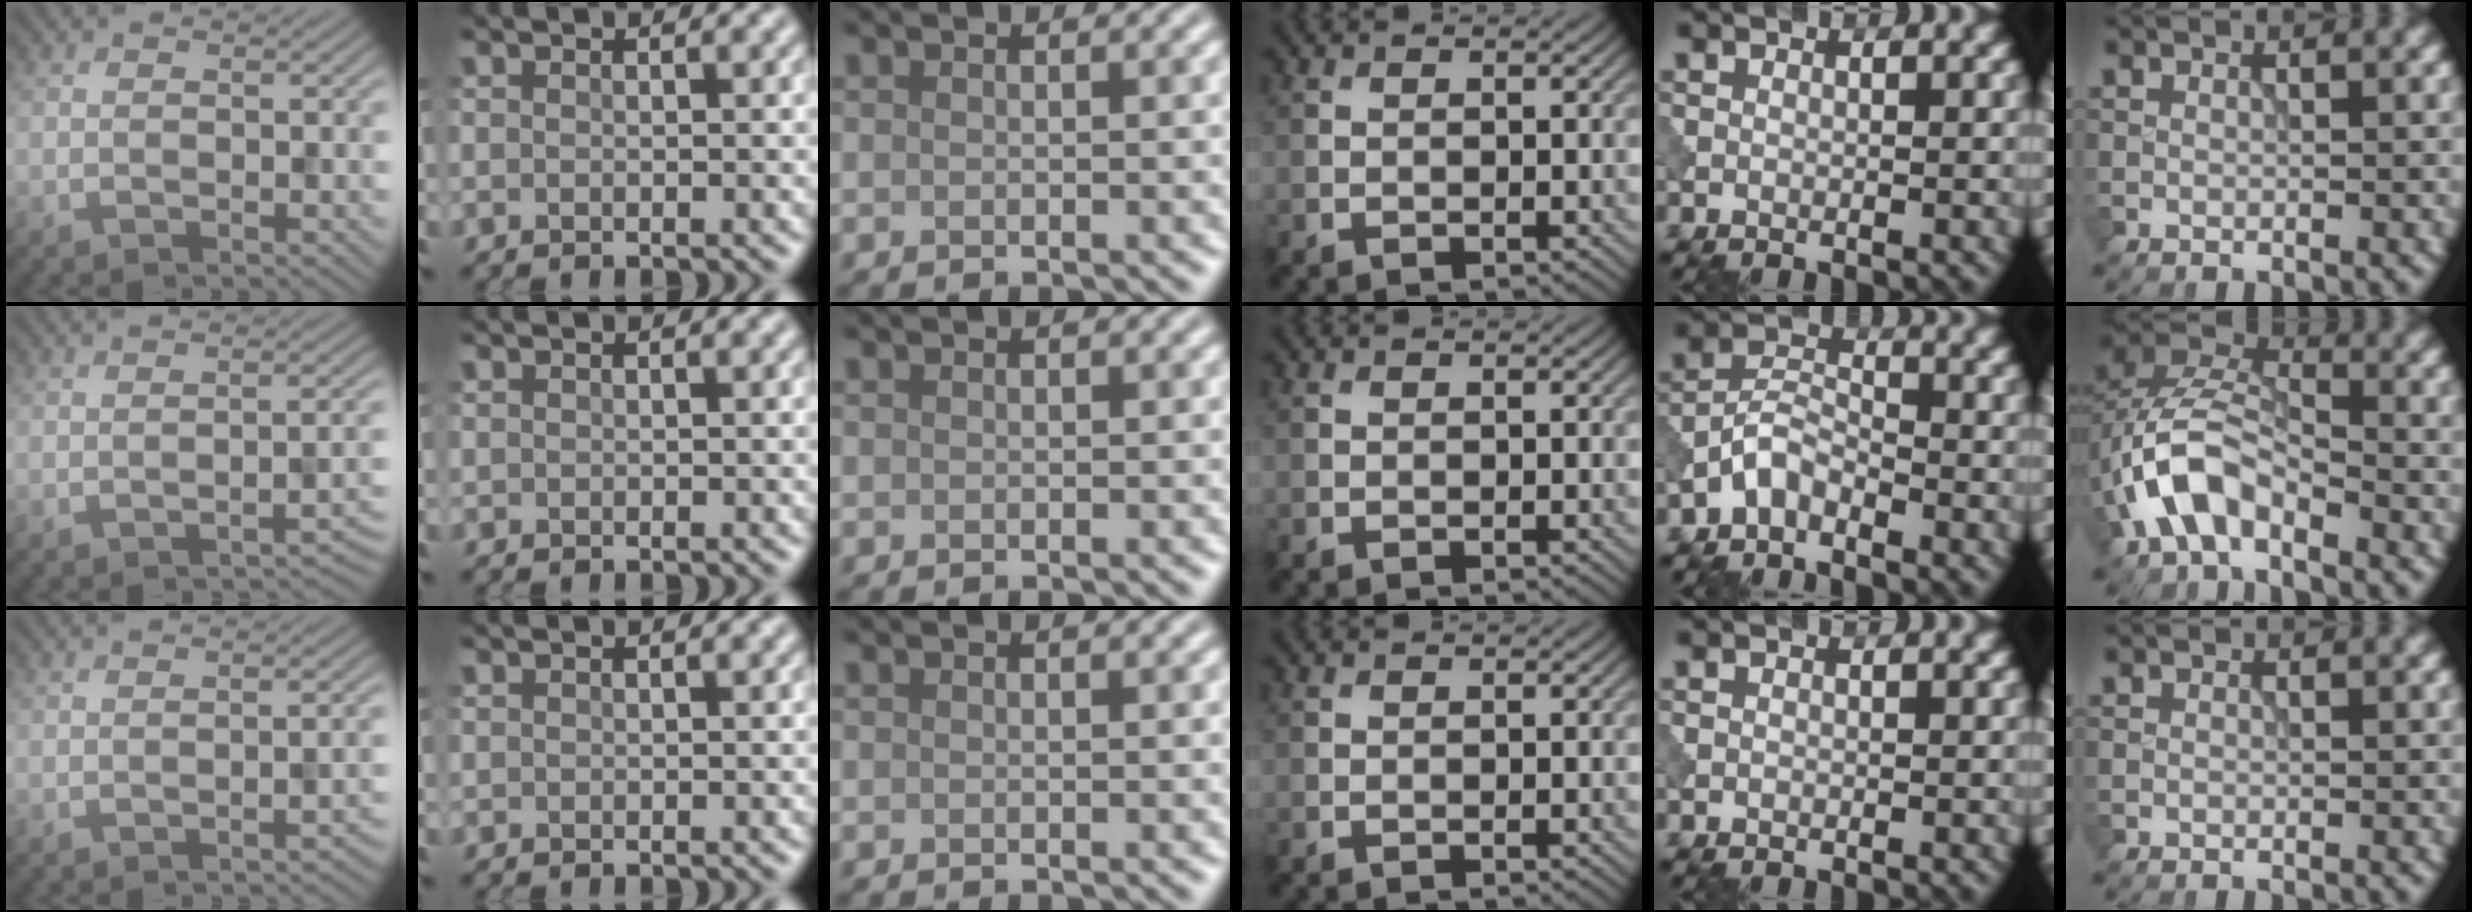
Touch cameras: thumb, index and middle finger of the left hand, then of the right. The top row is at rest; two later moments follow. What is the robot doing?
{"motion": "dispense", "object": "syringe"}